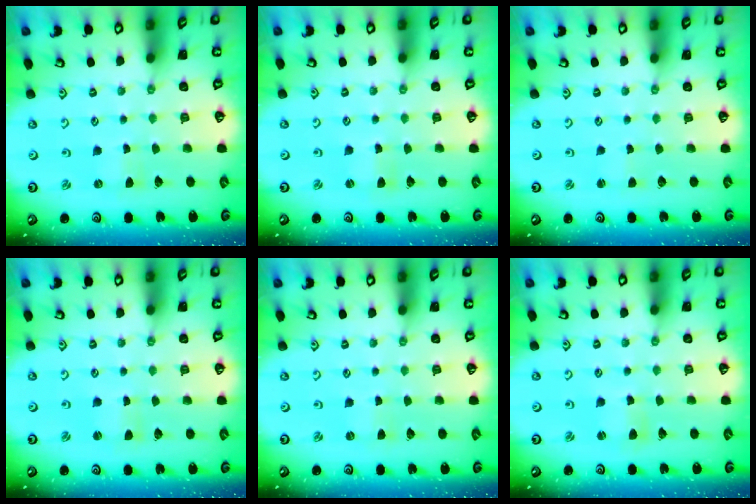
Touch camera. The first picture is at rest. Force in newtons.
{"total": 0.9, "press": 0.8, "slide": 0.2}
{"total": 0.8, "press": 0.8, "slide": 0.1}
{"total": 0.6, "press": 0.5, "slide": 0.2}
{"total": 0.9, "press": 0.9, "slide": 0.2}
{"total": 2.0, "press": 2.0, "slide": 0.4}